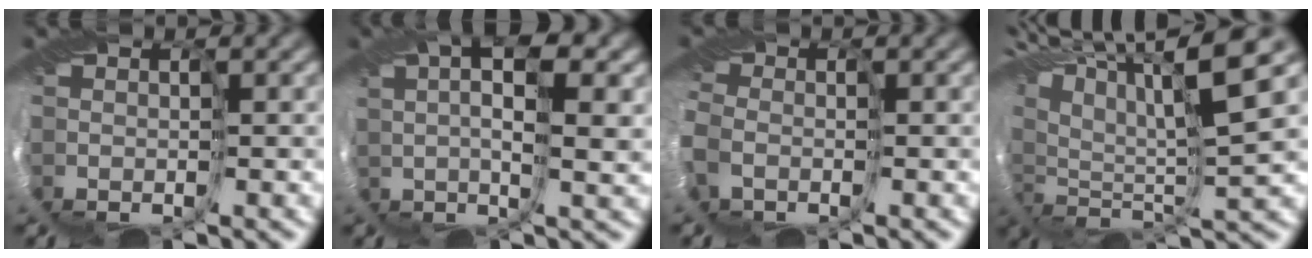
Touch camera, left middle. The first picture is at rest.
{"total": 5.1, "force": [2.7, 1.3, 4.1], "torque": [-0.068, 0.014, 0.038]}
{"total": 3.0, "force": [-0.4, 2.7, 1.1], "torque": [-0.051, 0.002, -0.004]}
{"total": 12.6, "force": [8.4, 2.0, 9.2], "torque": [-0.205, 0.036, 0.148]}